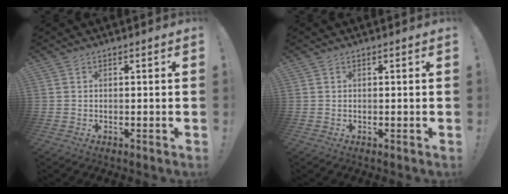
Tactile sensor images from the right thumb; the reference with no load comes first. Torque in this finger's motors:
{"motor_torque": [-0.05, 0.07, -0.01, -0.03, 0.00]}